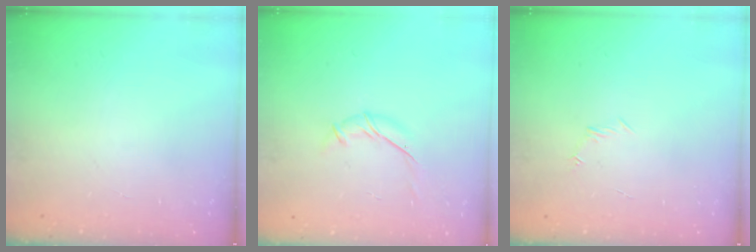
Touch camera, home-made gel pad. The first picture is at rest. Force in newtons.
{"total": 7.7, "press": 7.6, "slide": 0.8}
{"total": 3.9, "press": 3.7, "slide": 1.0}